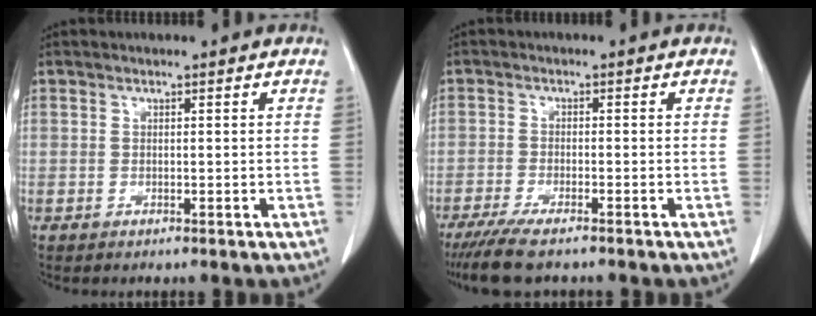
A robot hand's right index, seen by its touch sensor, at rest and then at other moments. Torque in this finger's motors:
{"motor_torque": [0.35, -0.32, 0.05, -0.02]}